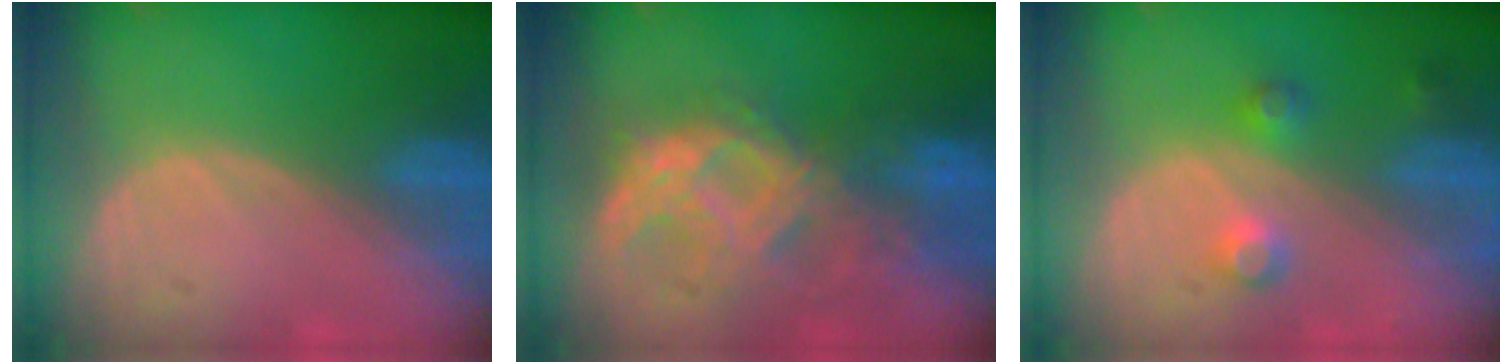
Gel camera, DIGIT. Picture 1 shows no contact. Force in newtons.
{"total": 9.0, "press": 8.7, "slide": 2.5}
{"total": 3.7, "press": 3.5, "slide": 1.2}